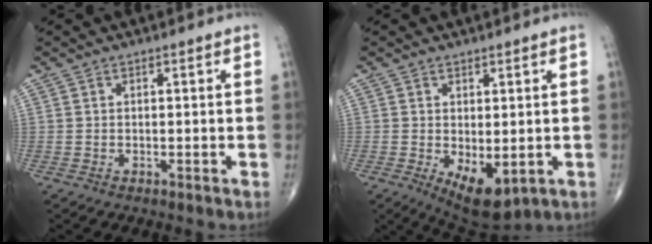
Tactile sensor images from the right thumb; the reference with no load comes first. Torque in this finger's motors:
{"motor_torque": [0.00, 0.71, 0.27, 0.12, 0.06]}